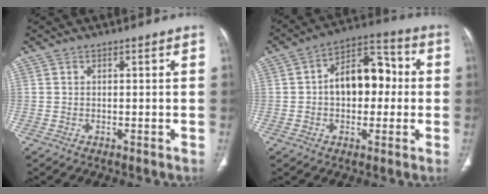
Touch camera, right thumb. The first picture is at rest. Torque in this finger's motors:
{"motor_torque": [-0.53, 0.92, 0.05, 0.11, 0.09]}